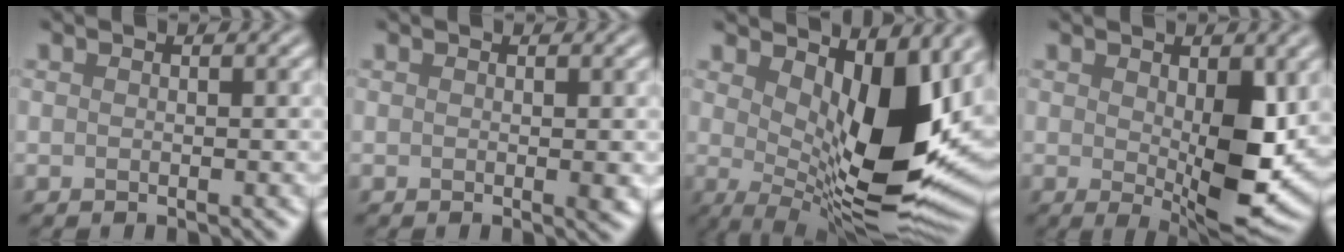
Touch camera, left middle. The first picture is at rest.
{"total": 1.0, "force": [0.0, 0.1, 1.0], "torque": [-0.014, 0.000, 0.002]}
{"total": 12.4, "force": [2.2, 5.2, 11.0], "torque": [-0.158, -0.024, 0.046]}
{"total": 7.4, "force": [0.4, 2.7, 6.9], "torque": [-0.115, -0.013, 0.018]}